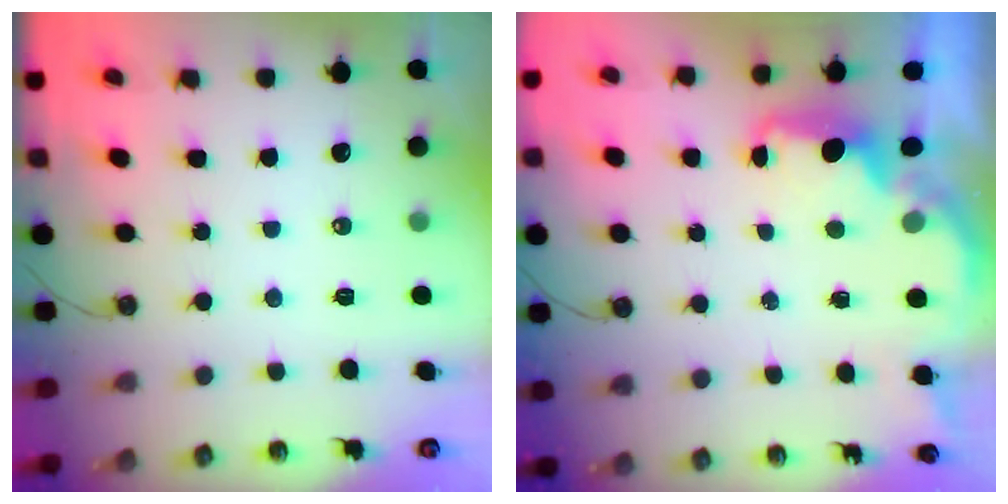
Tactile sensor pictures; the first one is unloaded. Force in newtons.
{"total": 2.0, "press": 1.9, "slide": 0.8}